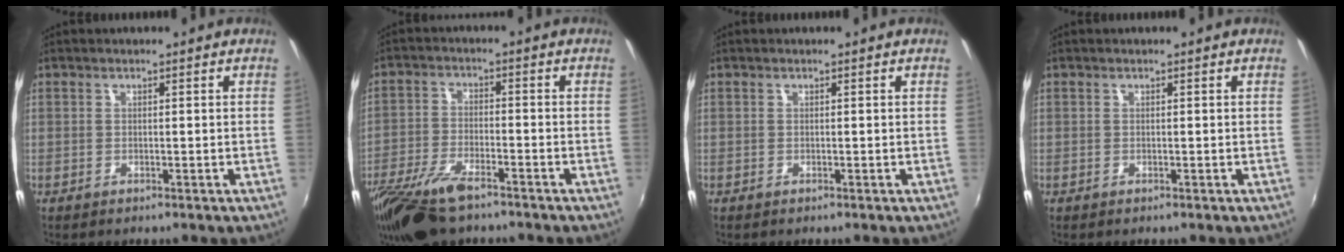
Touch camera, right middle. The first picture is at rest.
{"total": 12.7, "force": [-9.2, 4.3, 7.6], "torque": [-0.176, -0.035, -0.178]}
{"total": 0.0}
{"total": 0.0}